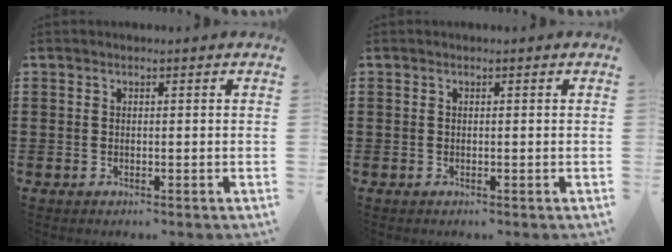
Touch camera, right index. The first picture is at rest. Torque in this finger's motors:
{"motor_torque": [0.00, 0.00, 0.00, 0.00]}